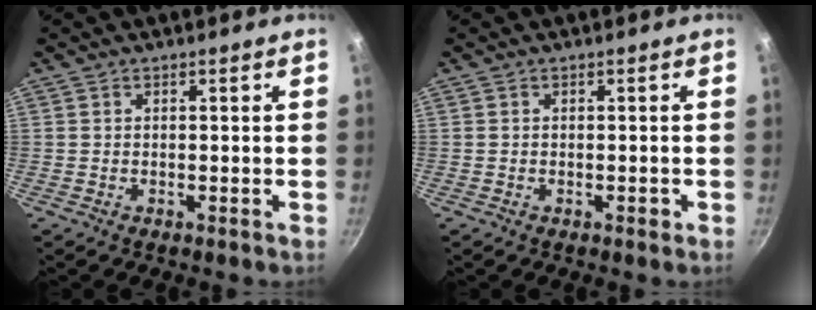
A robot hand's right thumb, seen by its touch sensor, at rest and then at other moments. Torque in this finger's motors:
{"motor_torque": [-0.22, -0.04, -0.25, 0.11, 0.01]}